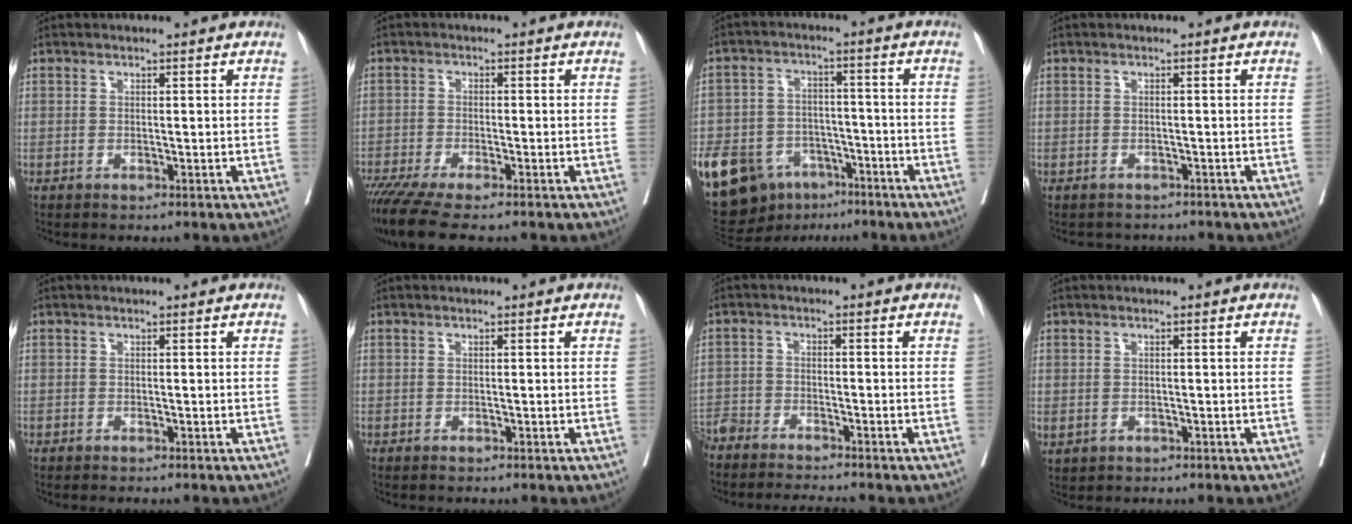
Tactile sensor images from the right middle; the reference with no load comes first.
{"total": 8.5, "force": [-6.9, 0.7, 5.0], "torque": [-0.080, -0.021, -0.118]}
{"total": 18.5, "force": [-10.2, 12.2, 9.4], "torque": [-0.222, 0.009, -0.160]}
{"total": 3.3, "force": [-3.0, 1.3, -0.1], "torque": [0.003, 0.000, -0.041]}
{"total": 0.6, "force": [-0.6, 0.0, 0.2], "torque": [-0.003, -0.001, -0.012]}
{"total": 0.7, "force": [-0.6, 0.1, 0.3], "torque": [-0.006, -0.002, -0.009]}
{"total": 3.5, "force": [-3.3, 1.0, 0.5], "torque": [-0.003, -0.006, -0.068]}
{"total": 1.7, "force": [-0.4, 1.3, 1.0], "torque": [-0.026, 0.001, 0.002]}